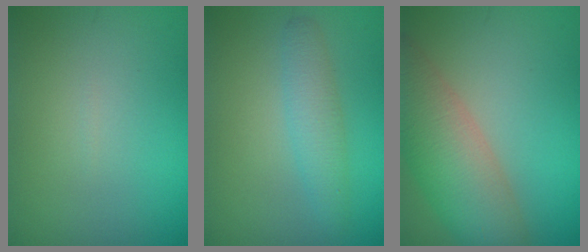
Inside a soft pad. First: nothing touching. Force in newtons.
{"total": 2.4, "press": 2.4, "slide": 0.1}
{"total": 7.8, "press": 7.8, "slide": 0.4}